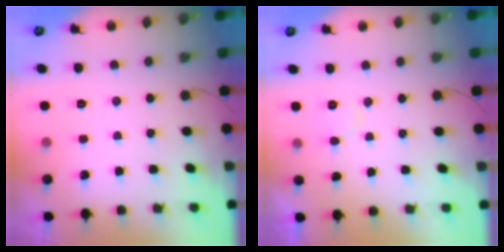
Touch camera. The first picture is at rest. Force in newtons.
{"total": 4.8, "press": 4.7, "slide": 0.4}